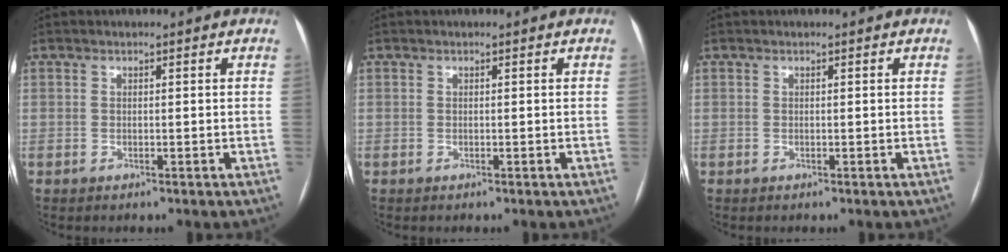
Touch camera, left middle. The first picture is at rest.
{"total": 0.0}
{"total": 0.0}